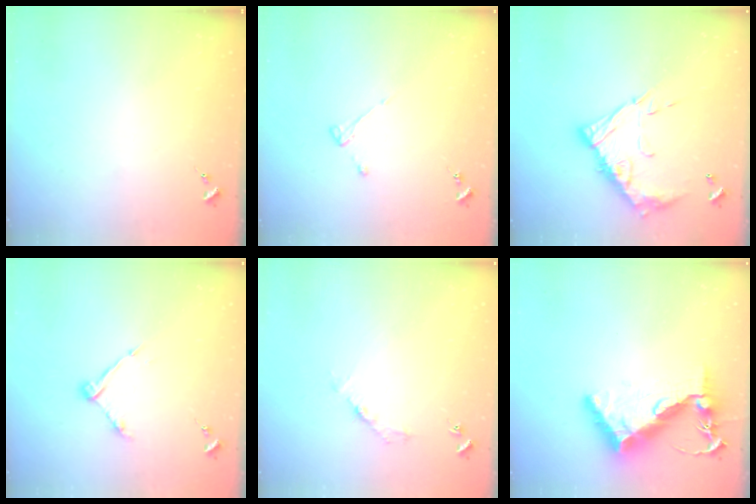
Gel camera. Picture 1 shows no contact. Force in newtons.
{"total": 3.0, "press": 3.0, "slide": 0.4}
{"total": 16.0, "press": 15.9, "slide": 1.4}
{"total": 8.7, "press": 8.7, "slide": 0.5}
{"total": 2.7, "press": 2.7, "slide": 0.4}
{"total": 13.5, "press": 13.4, "slide": 1.2}